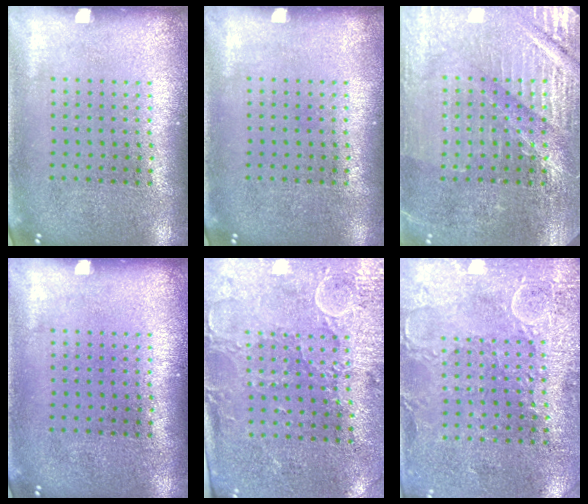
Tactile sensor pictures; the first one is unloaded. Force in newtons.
{"total": 0.0}
{"total": 3.9, "press": 3.7, "slide": 1.0}
{"total": 0.0}
{"total": 2.9, "press": 2.5, "slide": 1.5}
{"total": 2.9, "press": 2.6, "slide": 1.2}